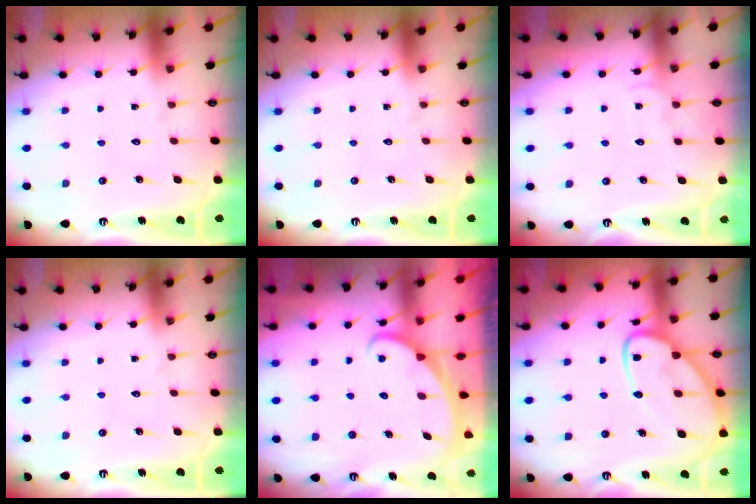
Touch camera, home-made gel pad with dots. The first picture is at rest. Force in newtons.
{"total": 0.0}
{"total": 3.7, "press": 3.7, "slide": 0.3}
{"total": 0.0}
{"total": 2.1, "press": 2.1, "slide": 0.1}
{"total": 12.6, "press": 12.5, "slide": 1.2}